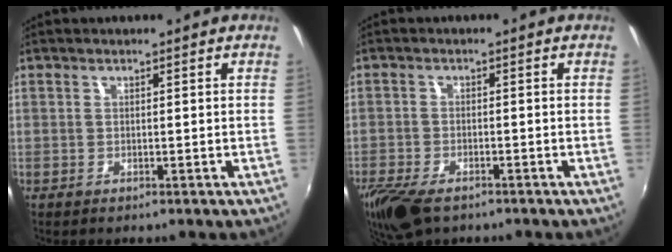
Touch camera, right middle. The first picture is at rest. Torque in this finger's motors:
{"motor_torque": [0.28, -0.29, 0.10, 0.04]}